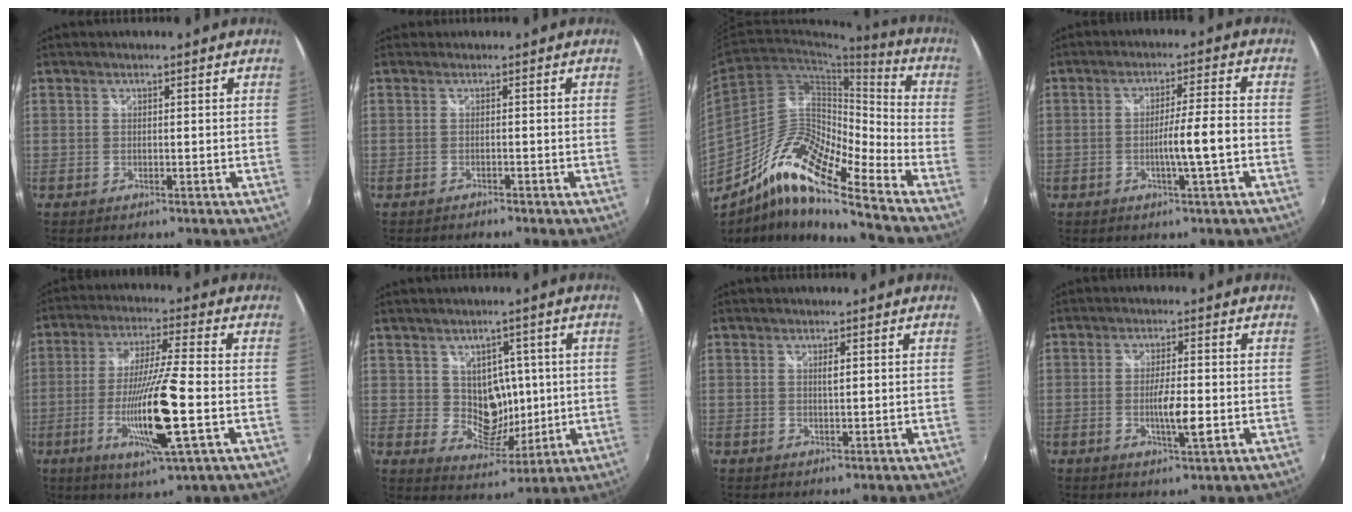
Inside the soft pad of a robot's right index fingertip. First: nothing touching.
{"total": 1.0, "force": [-0.7, 0.6, 0.1], "torque": [-0.010, -0.003, -0.015]}
{"total": 15.0, "force": [-10.9, 1.9, 10.1], "torque": [-0.174, 0.010, -0.216]}
{"total": 6.0, "force": [-2.0, -0.7, 5.6], "torque": [-0.095, -0.005, -0.029]}
{"total": 14.7, "force": [-4.3, 0.1, 14.1], "torque": [-0.272, -0.025, -0.076]}
{"total": 7.6, "force": [1.1, 6.7, 3.4], "torque": [-0.055, 0.000, 0.033]}
{"total": 0.9, "force": [0.3, 0.2, 0.9], "torque": [-0.014, 0.001, 0.006]}
{"total": 4.8, "force": [-1.1, 0.5, 4.7], "torque": [-0.082, -0.010, -0.018]}